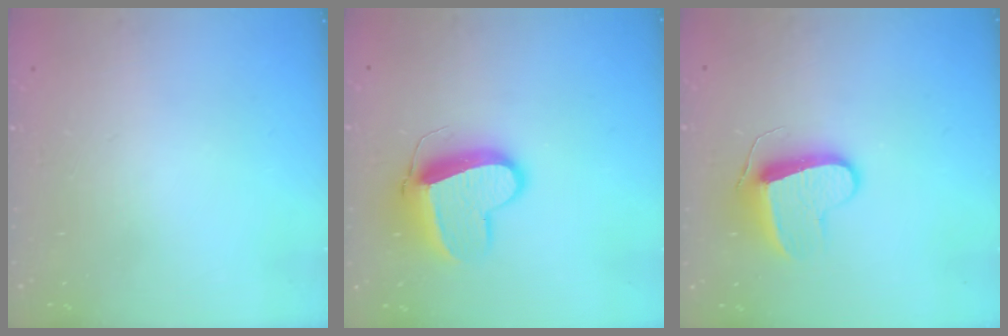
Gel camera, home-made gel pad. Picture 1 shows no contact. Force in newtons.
{"total": 13.4, "press": 13.3, "slide": 1.3}
{"total": 9.2, "press": 9.2, "slide": 0.2}